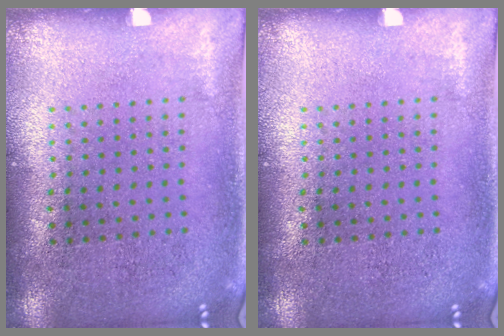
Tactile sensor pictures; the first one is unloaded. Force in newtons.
{"total": 0.0}